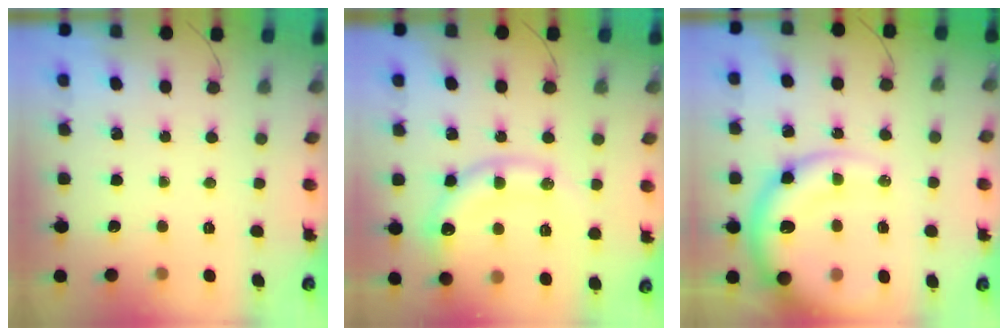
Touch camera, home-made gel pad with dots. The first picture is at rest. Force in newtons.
{"total": 15.9, "press": 15.8, "slide": 2.0}
{"total": 16.3, "press": 15.6, "slide": 4.7}